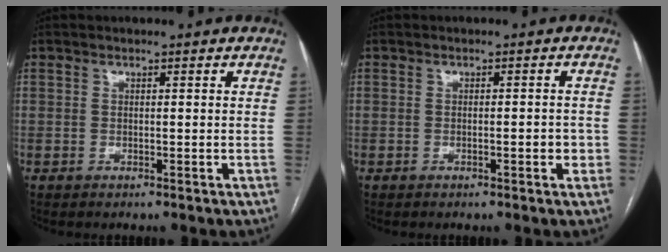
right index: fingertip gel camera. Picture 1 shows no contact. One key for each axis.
{"total": 2.1, "fx": -0.6, "fy": 0.7, "fz": 1.9, "tx": -0.026, "ty": 0.001, "tz": -0.007}